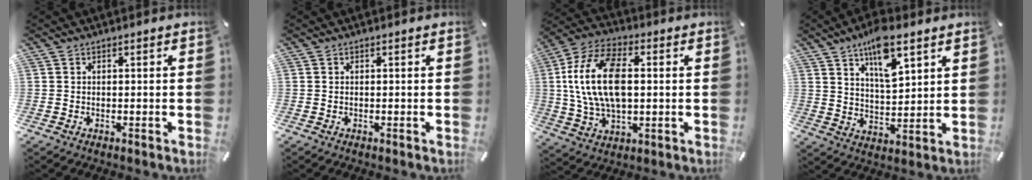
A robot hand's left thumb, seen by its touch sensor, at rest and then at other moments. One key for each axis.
{"total": 0.0}
{"total": 16.6, "fx": 1.5, "fy": 10.2, "fz": 13.0, "tx": -0.278, "ty": 0.005, "tz": 0.025}
{"total": 11.4, "fx": 7.5, "fy": 4.6, "fz": 7.3, "tx": -0.120, "ty": -0.029, "tz": 0.130}